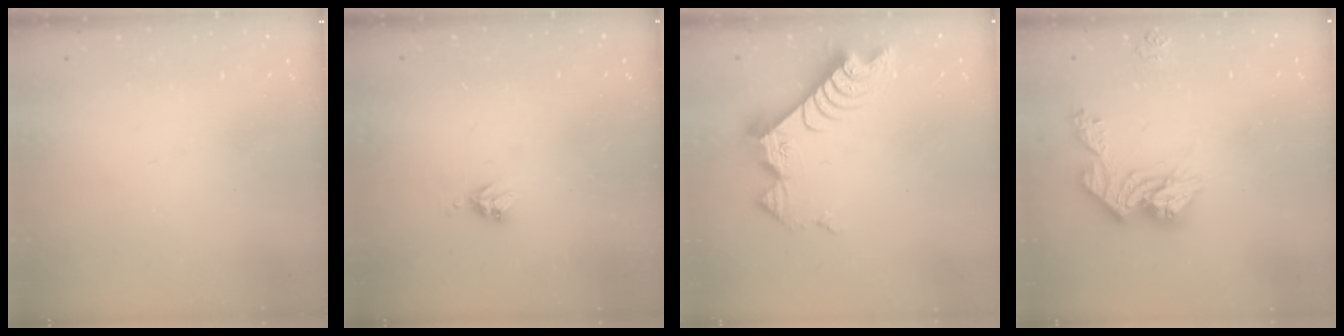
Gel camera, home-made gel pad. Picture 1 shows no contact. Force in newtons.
{"total": 5.2, "press": 5.2, "slide": 0.6}
{"total": 10.4, "press": 10.4, "slide": 1.1}
{"total": 13.4, "press": 13.3, "slide": 1.2}